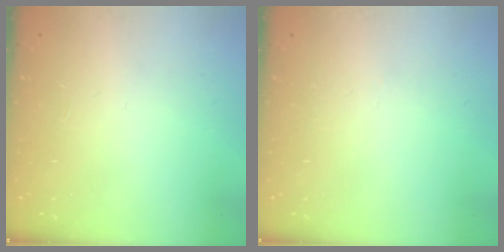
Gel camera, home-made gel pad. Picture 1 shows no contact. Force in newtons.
{"total": 0.0}